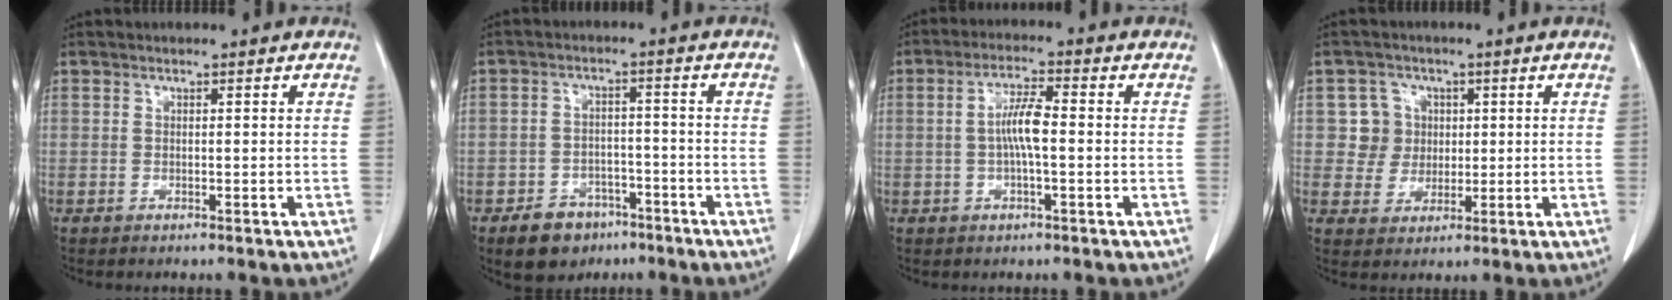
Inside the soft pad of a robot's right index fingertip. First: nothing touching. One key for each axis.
{"total": 6.5, "fx": -4.1, "fy": 4.5, "fz": 2.3, "tx": -0.040, "ty": 0.007, "tz": -0.058}
{"total": 5.6, "fx": -0.1, "fy": 0.9, "fz": 5.5, "tx": -0.109, "ty": 0.009, "tz": -0.005}
{"total": 5.3, "fx": 1.2, "fy": 5.2, "fz": 0.4, "tx": 0.001, "ty": 0.014, "tz": 0.025}